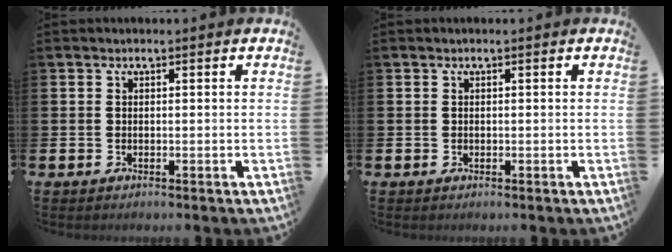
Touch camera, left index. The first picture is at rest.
{"total": 0.0}